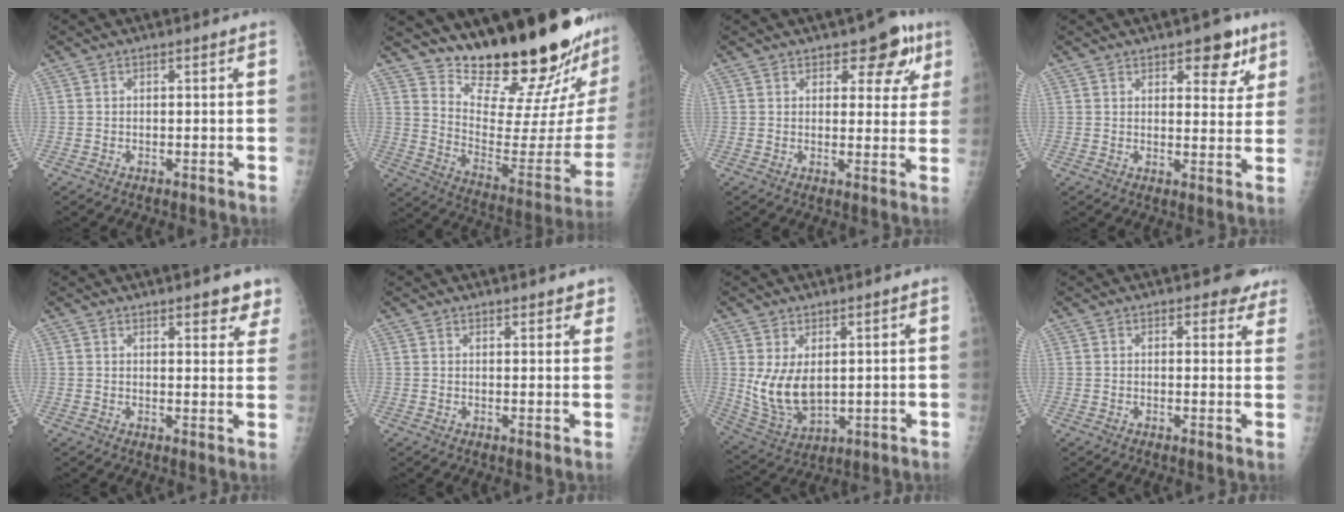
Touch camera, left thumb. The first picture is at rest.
{"total": 26.6, "force": [22.6, 4.0, 13.4], "torque": [-0.173, -0.185, 0.325]}
{"total": 7.8, "force": [4.4, 4.2, 4.8], "torque": [-0.018, -0.015, 0.053]}
{"total": 7.4, "force": [4.4, 3.7, 4.6], "torque": [-0.025, -0.020, 0.054]}
{"total": 6.3, "force": [4.9, 2.1, 3.4], "torque": [-0.010, -0.023, 0.055]}
{"total": 3.9, "force": [3.4, 1.3, 1.4], "torque": [0.007, -0.012, 0.038]}
{"total": 9.3, "force": [2.0, 5.4, 7.3], "torque": [-0.127, -0.026, 0.060]}
{"total": 5.3, "force": [4.6, 2.3, 1.4], "torque": [0.020, -0.023, 0.042]}